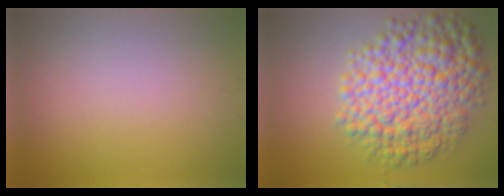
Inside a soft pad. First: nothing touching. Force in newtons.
{"total": 10.2, "press": 10.2, "slide": 0.1}